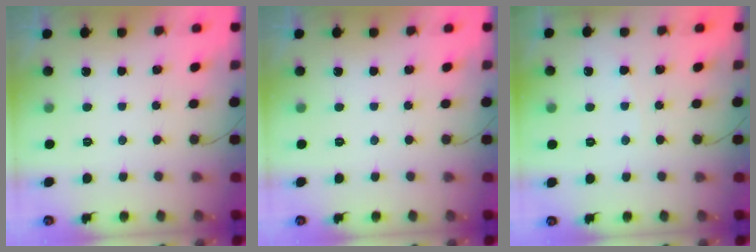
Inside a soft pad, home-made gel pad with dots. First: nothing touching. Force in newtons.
{"total": 0.0}
{"total": 2.5, "press": 2.5, "slide": 0.3}